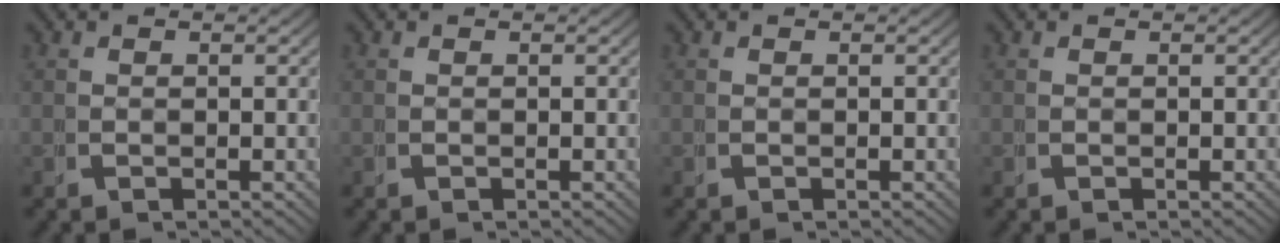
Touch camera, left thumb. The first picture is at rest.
{"total": 0.0}
{"total": 0.0}
{"total": 0.0}